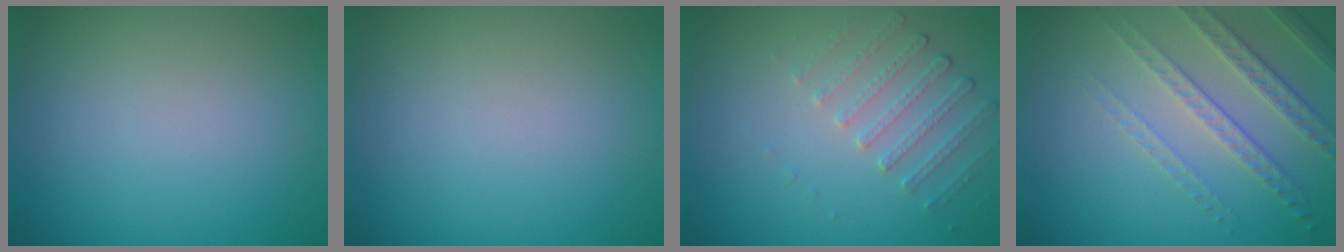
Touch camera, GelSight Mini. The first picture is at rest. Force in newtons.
{"total": 0.0}
{"total": 1.9, "press": 1.5, "slide": 1.2}
{"total": 4.5, "press": 3.1, "slide": 3.3}